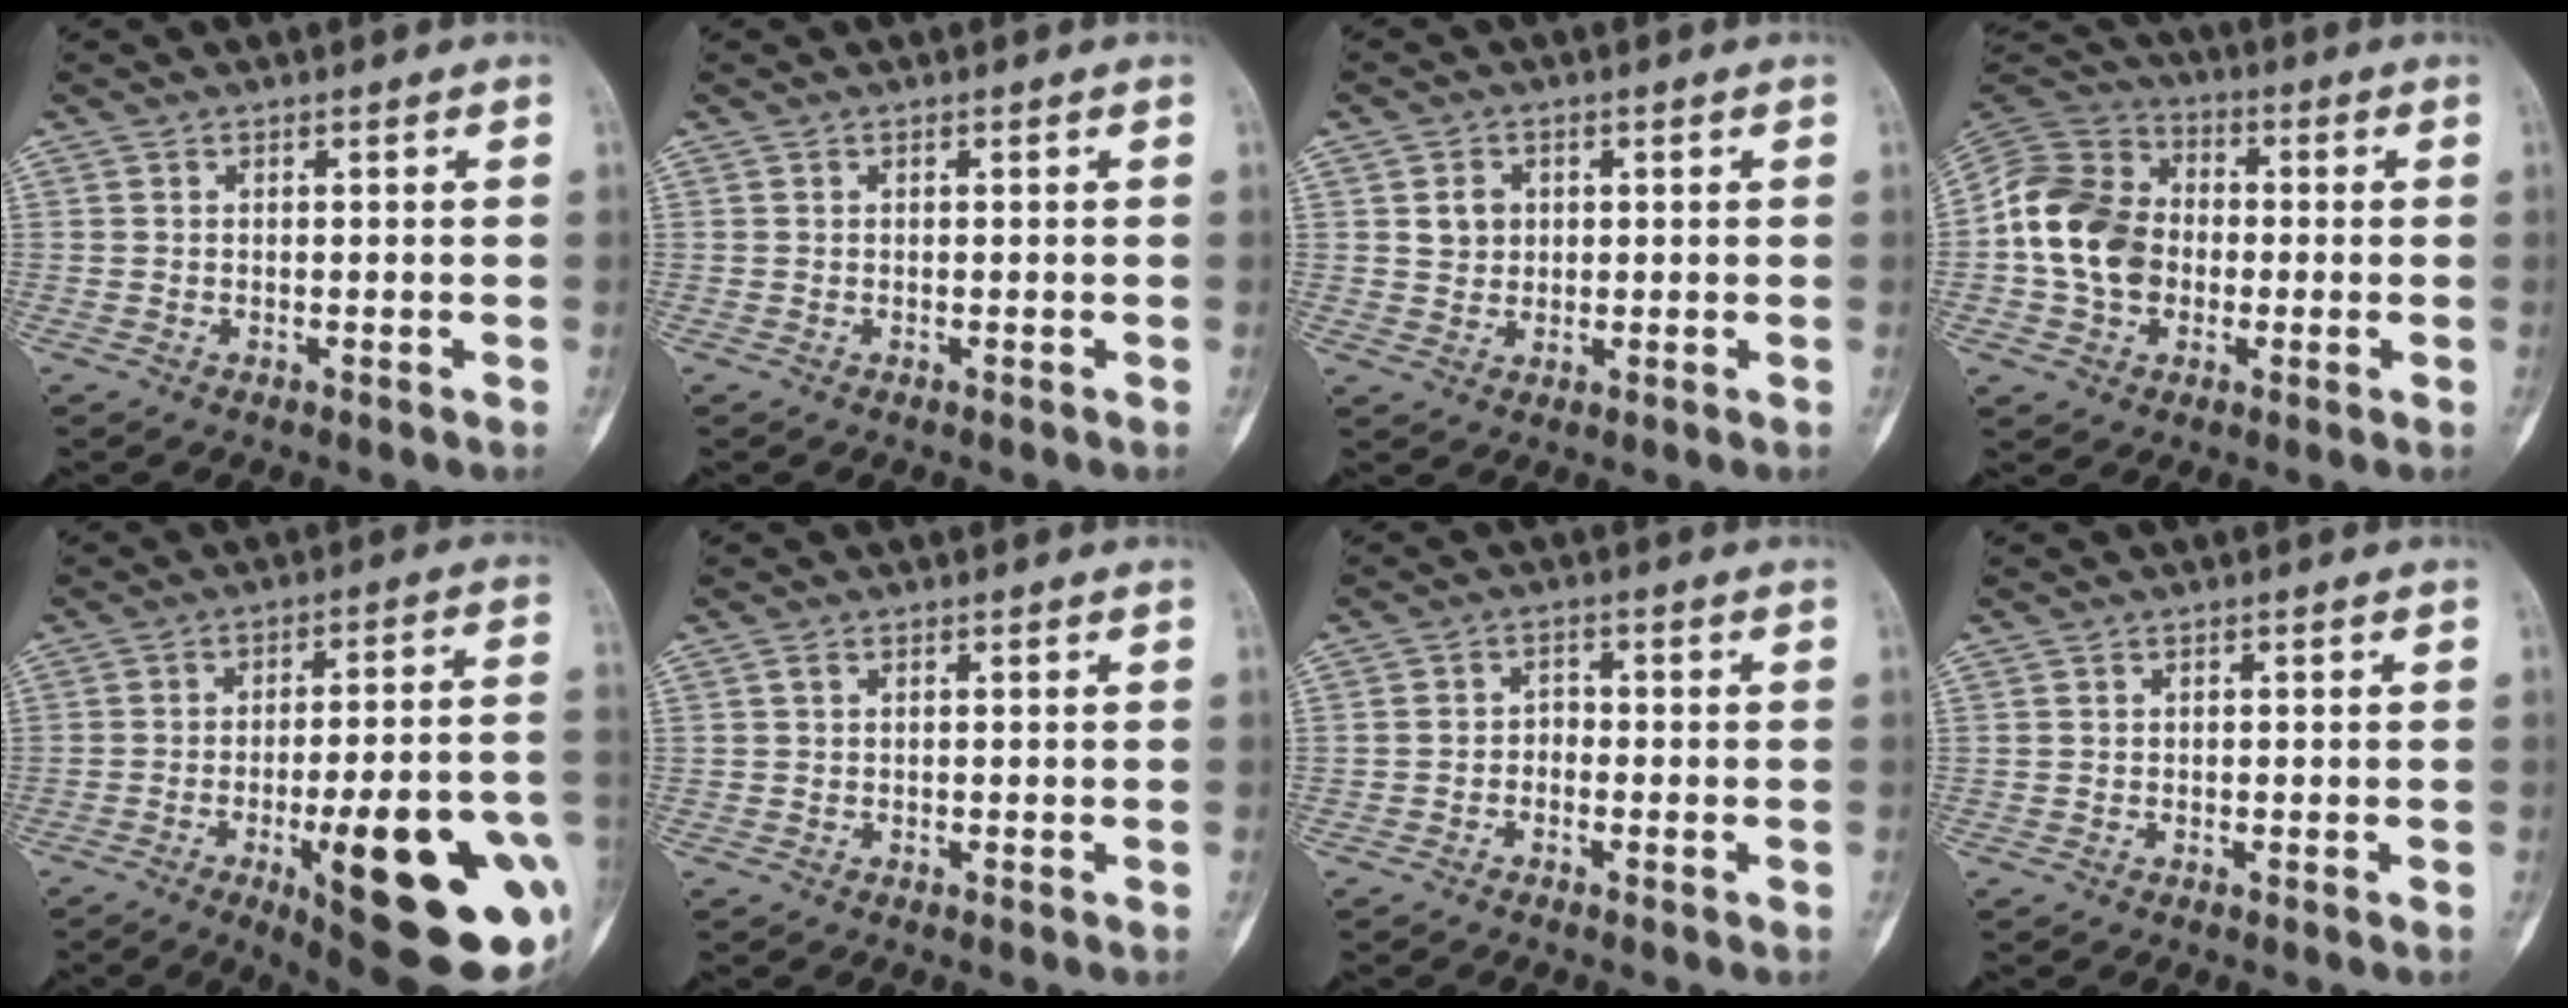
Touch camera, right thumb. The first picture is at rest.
{"total": 0.0}
{"total": 3.8, "force": [1.0, 3.4, 1.6], "torque": [-0.008, -0.002, 0.018]}
{"total": 15.0, "force": [-1.2, 11.9, 9.1], "torque": [-0.149, 0.030, -0.032]}
{"total": 26.7, "force": [-8.5, 7.3, 24.2], "torque": [-0.260, 0.013, -0.101]}
{"total": 0.7, "force": [0.1, 0.5, 0.5], "torque": [-0.008, 0.002, -0.001]}
{"total": 2.2, "force": [-1.1, 1.7, 0.9], "torque": [0.002, 0.014, -0.027]}
{"total": 0.0}